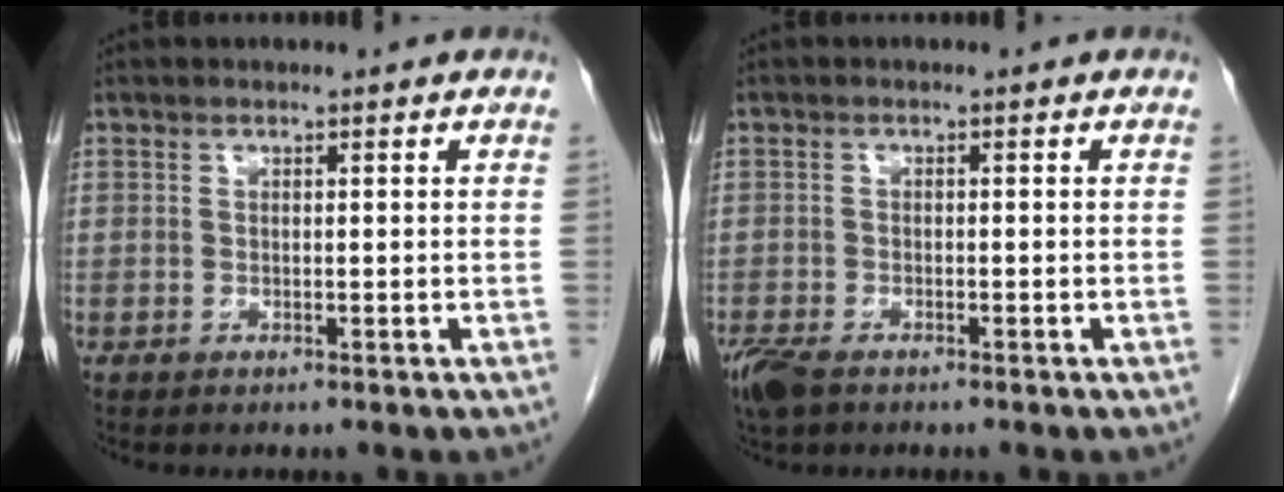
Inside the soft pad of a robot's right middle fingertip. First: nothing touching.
{"total": 4.7, "force": [-3.4, 1.9, 2.7], "torque": [-0.057, -0.011, -0.061]}